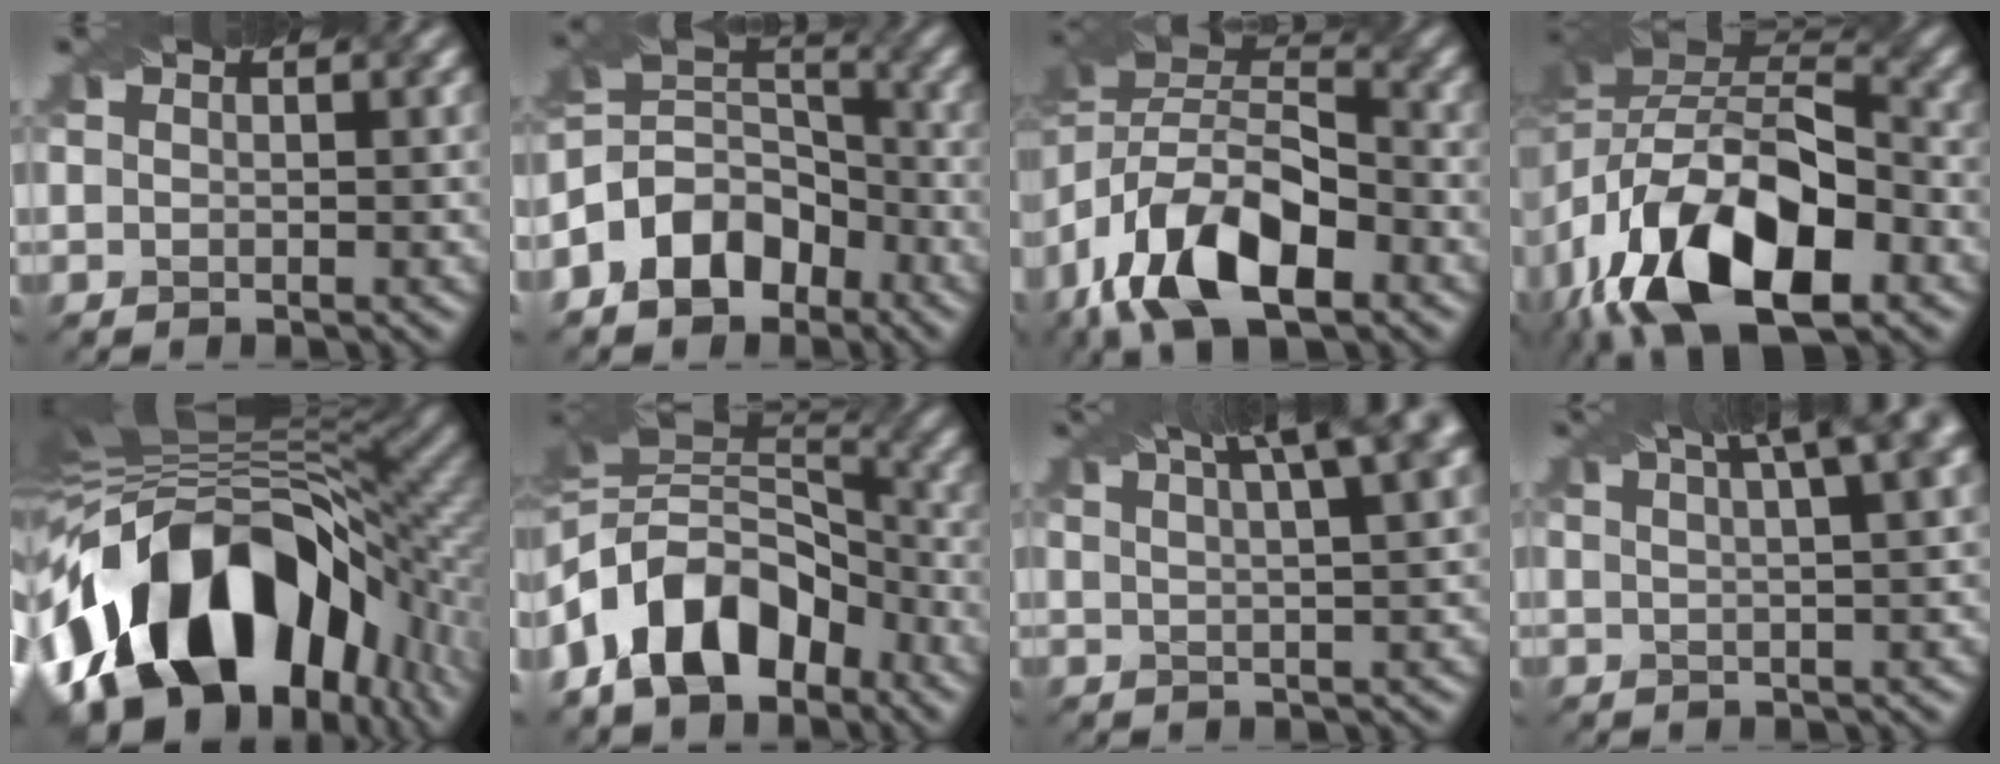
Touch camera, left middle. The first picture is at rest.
{"total": 6.9, "force": [-3.8, 4.7, 3.3], "torque": [-0.046, 0.006, -0.086]}
{"total": 13.7, "force": [-7.0, 6.0, 10.1], "torque": [-0.184, 0.011, -0.140]}
{"total": 15.5, "force": [-6.8, 7.7, 11.5], "torque": [-0.206, 0.005, -0.132]}
{"total": 17.4, "force": [-6.0, 10.3, 12.8], "torque": [-0.204, 0.008, -0.103]}
{"total": 10.8, "force": [-4.6, 6.4, 7.3], "torque": [-0.114, 0.022, -0.101]}
{"total": 12.2, "force": [7.3, 4.2, 8.9], "torque": [-0.084, 0.062, 0.070]}
{"total": 11.1, "force": [6.5, 4.0, 8.1], "torque": [-0.066, 0.063, 0.060]}